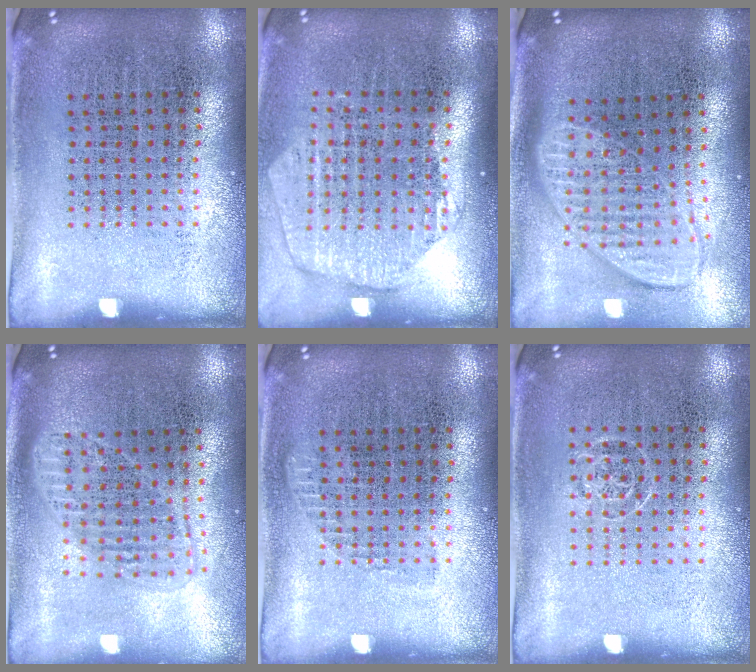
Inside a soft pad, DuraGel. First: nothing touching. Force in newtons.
{"total": 1.6, "press": 1.4, "slide": 0.7}
{"total": 1.9, "press": 1.5, "slide": 1.2}
{"total": 1.6, "press": 1.4, "slide": 0.8}
{"total": 0.5, "press": 0.5, "slide": 0.2}
{"total": 0.6, "press": 0.5, "slide": 0.3}